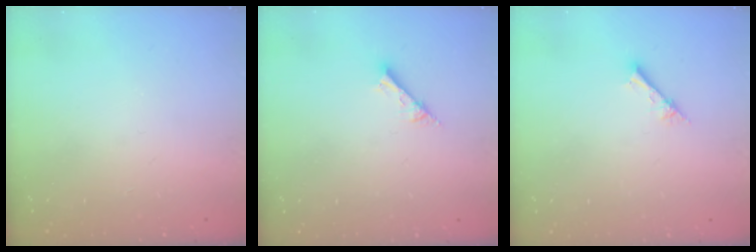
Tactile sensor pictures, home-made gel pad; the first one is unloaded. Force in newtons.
{"total": 5.0, "press": 5.0, "slide": 0.7}
{"total": 2.1, "press": 2.1, "slide": 0.2}